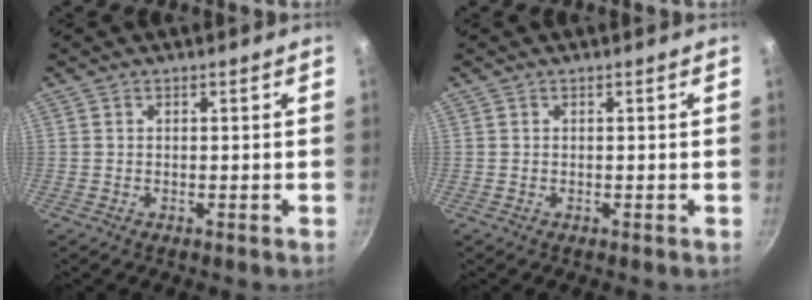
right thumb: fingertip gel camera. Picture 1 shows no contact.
{"total": 0.0}